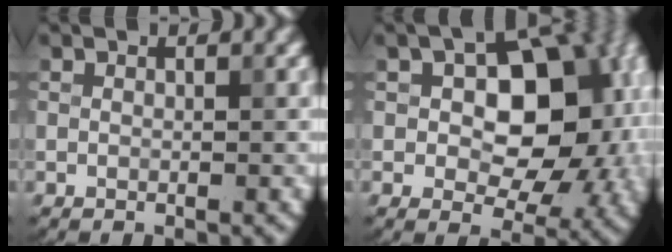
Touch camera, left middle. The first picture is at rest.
{"total": 12.9, "force": [1.6, 8.0, 9.9], "torque": [-0.090, 0.014, 0.032]}